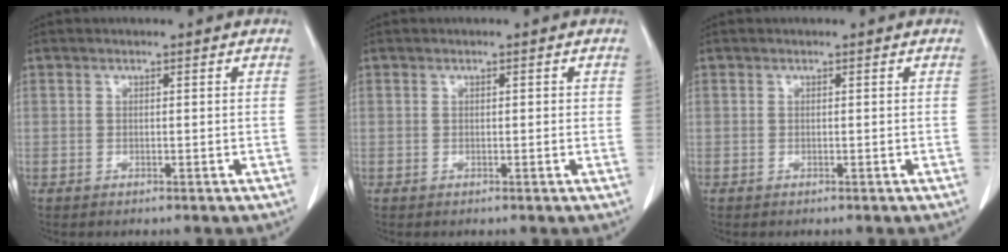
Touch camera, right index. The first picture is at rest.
{"total": 0.8, "force": [0.2, 0.3, 0.7], "torque": [-0.010, 0.002, 0.002]}
{"total": 0.0}